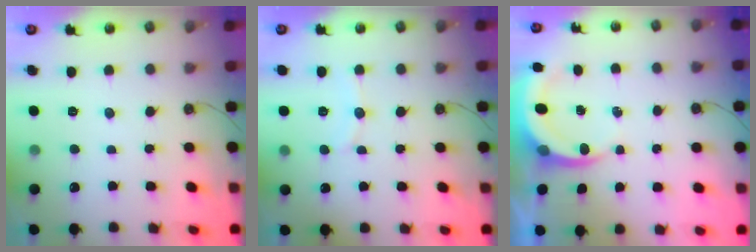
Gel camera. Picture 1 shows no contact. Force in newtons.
{"total": 5.3, "press": 5.1, "slide": 1.6}
{"total": 4.9, "press": 4.9, "slide": 0.4}